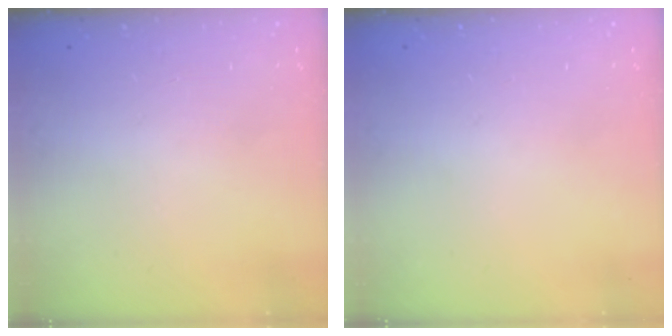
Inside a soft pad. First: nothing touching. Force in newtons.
{"total": 0.0}